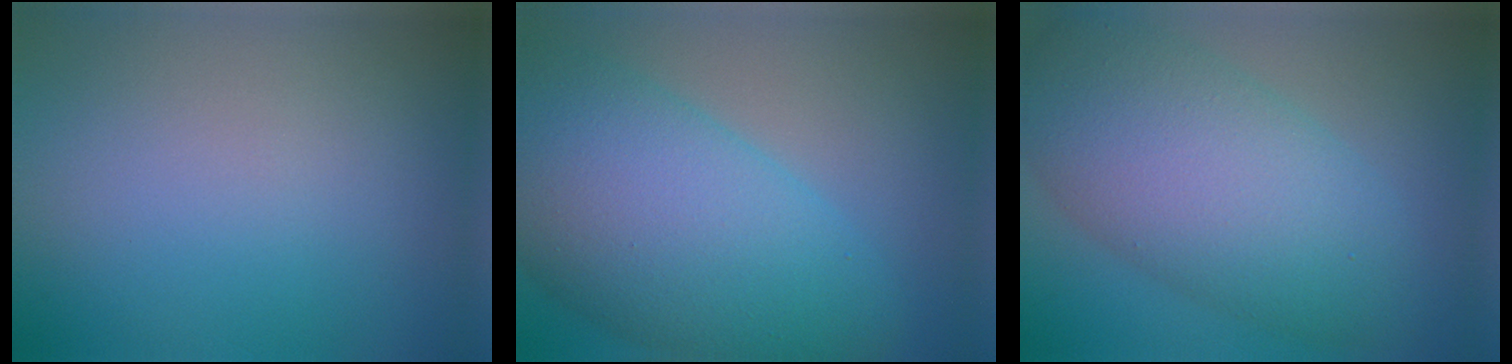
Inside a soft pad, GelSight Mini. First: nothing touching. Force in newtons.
{"total": 11.4, "press": 11.4, "slide": 0.3}
{"total": 9.4, "press": 9.4, "slide": 0.2}